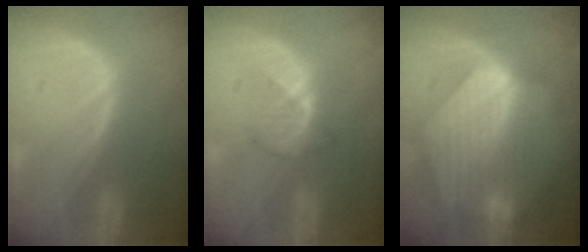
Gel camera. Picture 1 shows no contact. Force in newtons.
{"total": 3.0, "press": 2.9, "slide": 0.7}
{"total": 9.2, "press": 8.1, "slide": 4.4}